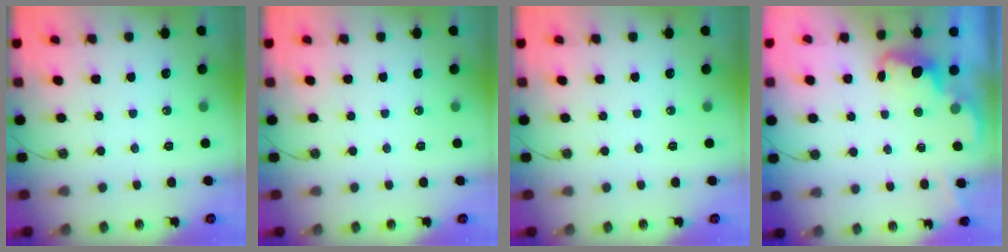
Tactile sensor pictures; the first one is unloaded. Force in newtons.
{"total": 0.0}
{"total": 0.0}
{"total": 2.2, "press": 2.1, "slide": 0.5}